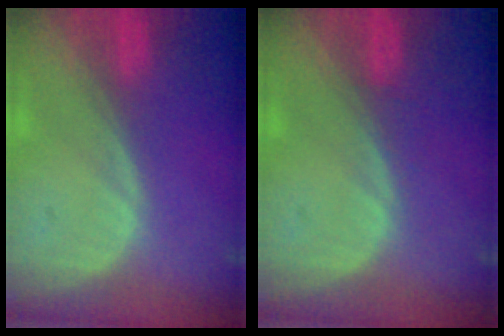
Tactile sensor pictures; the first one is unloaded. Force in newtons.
{"total": 0.6, "press": 0.6, "slide": 0.2}